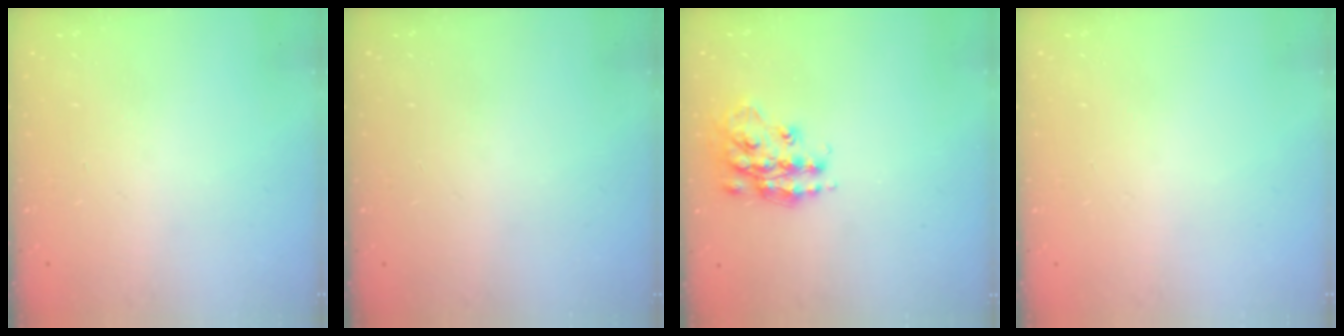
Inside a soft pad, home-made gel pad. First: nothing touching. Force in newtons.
{"total": 0.0}
{"total": 14.9, "press": 14.8, "slide": 0.8}
{"total": 0.0}